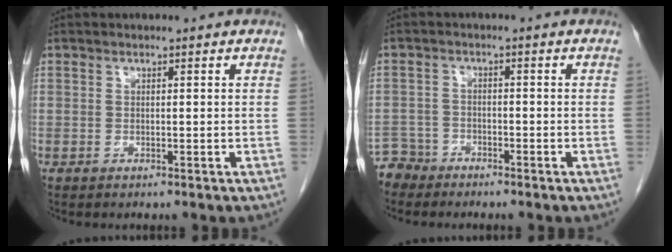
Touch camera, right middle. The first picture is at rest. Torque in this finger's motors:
{"motor_torque": [0.37, -0.40, 0.07, 0.00]}